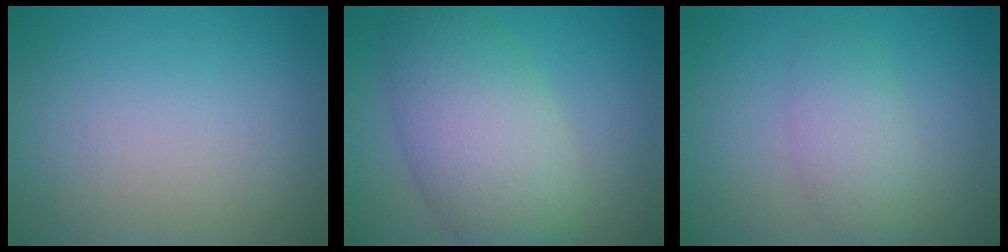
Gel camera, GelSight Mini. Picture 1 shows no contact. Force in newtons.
{"total": 7.9, "press": 7.9, "slide": 0.4}
{"total": 3.0, "press": 3.0, "slide": 0.2}